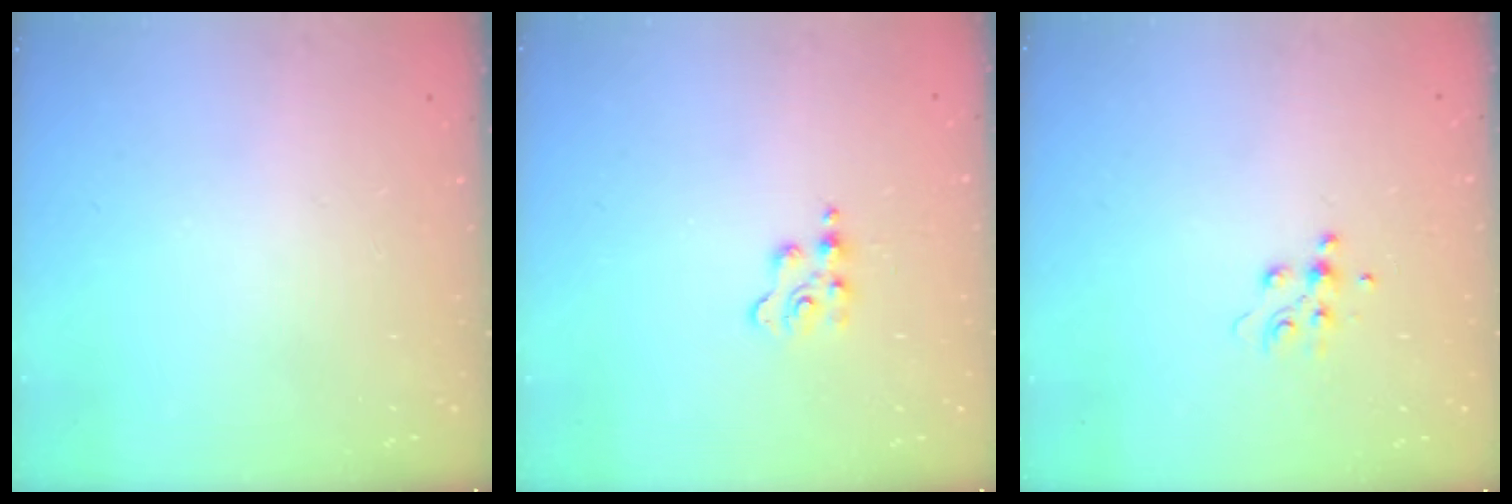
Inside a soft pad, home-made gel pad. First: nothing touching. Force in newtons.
{"total": 2.7, "press": 2.7, "slide": 0.5}
{"total": 6.8, "press": 6.7, "slide": 1.2}